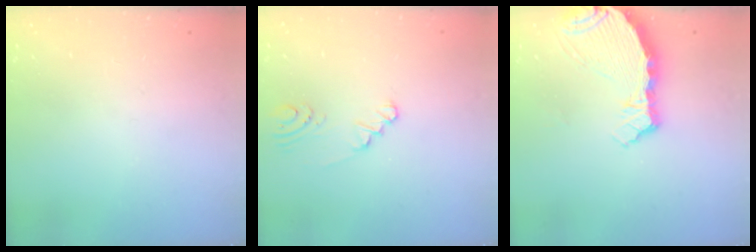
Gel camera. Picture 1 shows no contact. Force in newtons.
{"total": 1.2, "press": 1.2, "slide": 0.1}
{"total": 8.4, "press": 8.0, "slide": 2.5}